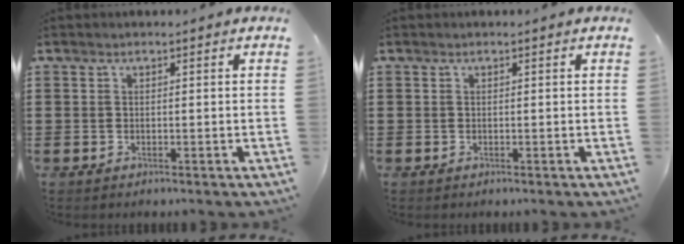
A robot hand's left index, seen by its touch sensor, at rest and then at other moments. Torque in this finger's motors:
{"motor_torque": [0.00, 0.00, 0.00, 0.00]}